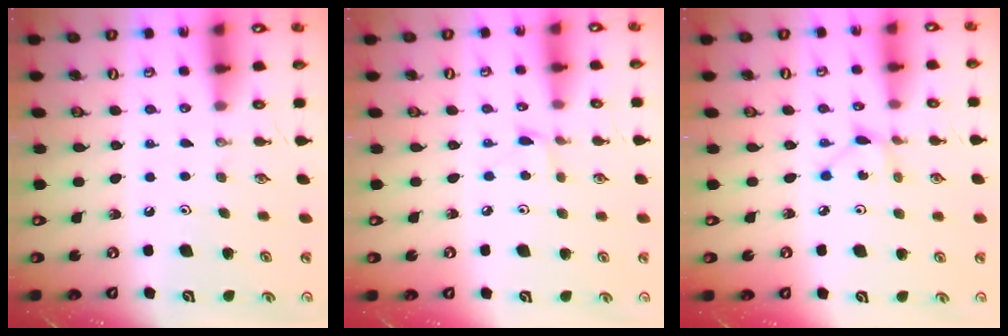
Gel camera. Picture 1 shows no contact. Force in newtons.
{"total": 3.0, "press": 2.9, "slide": 0.4}
{"total": 2.9, "press": 2.9, "slide": 0.2}